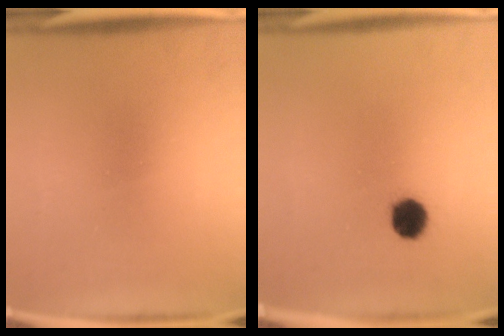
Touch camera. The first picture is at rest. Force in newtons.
{"total": 4.7}